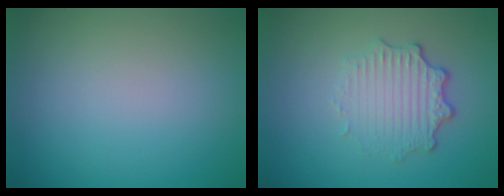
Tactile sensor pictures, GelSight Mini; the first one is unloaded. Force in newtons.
{"total": 3.6, "press": 2.8, "slide": 2.2}